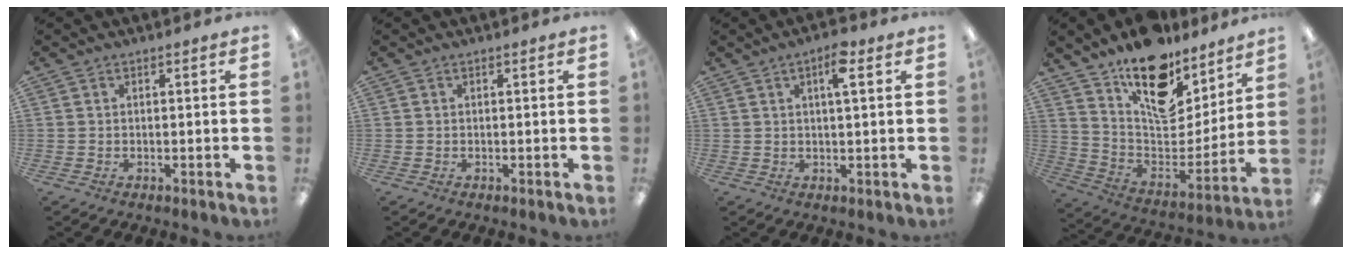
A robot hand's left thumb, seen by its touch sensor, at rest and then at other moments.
{"total": 0.0}
{"total": 5.3, "force": [2.5, 1.3, 4.5], "torque": [-0.072, -0.001, 0.036]}
{"total": 18.5, "force": [13.1, 9.5, 8.9], "torque": [-0.134, -0.107, 0.234]}